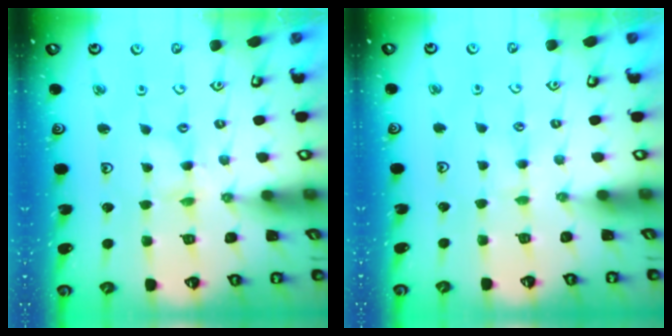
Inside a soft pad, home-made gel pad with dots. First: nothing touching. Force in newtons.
{"total": 1.5, "press": 1.5, "slide": 0.3}